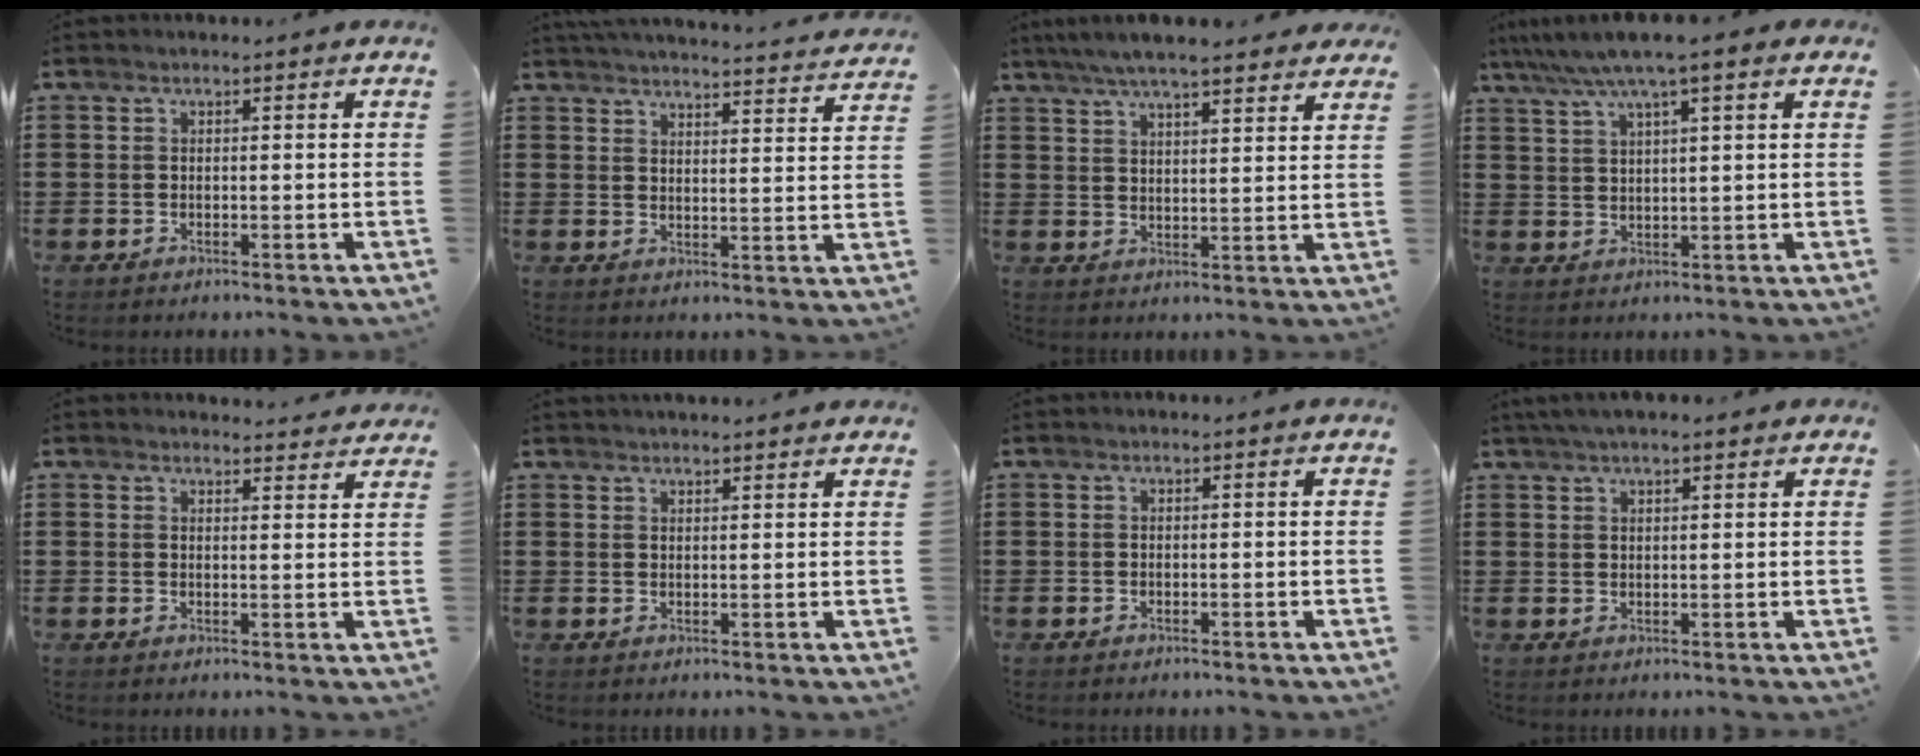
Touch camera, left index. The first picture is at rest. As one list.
[{"total": 4.0, "force": [4.0, -0.4, 0.3], "torque": [-0.014, -0.031, 0.066]}, {"total": 5.9, "force": [5.3, 0.7, 2.6], "torque": [-0.066, -0.013, 0.095]}, {"total": 6.3, "force": [4.3, 0.3, 4.6], "torque": [-0.099, -0.007, 0.074]}, {"total": 2.5, "force": [2.4, 0.3, 0.0], "torque": [-0.001, -0.011, 0.045]}, {"total": 1.8, "force": [1.8, 0.0, 0.0], "torque": [-0.006, 0.000, 0.035]}, {"total": 0.0}, {"total": 3.1, "force": [2.5, 0.6, 1.7], "torque": [-0.039, 0.006, 0.046]}]